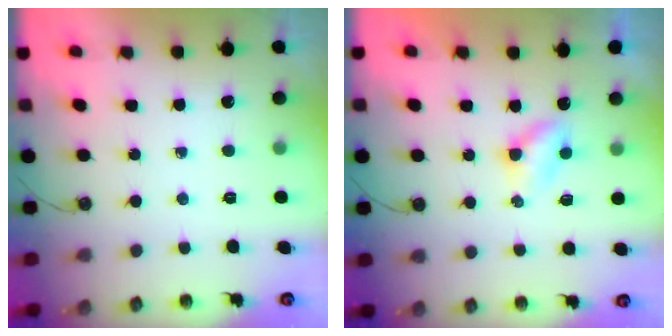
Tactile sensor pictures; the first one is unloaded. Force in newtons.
{"total": 3.8, "press": 3.8, "slide": 0.5}